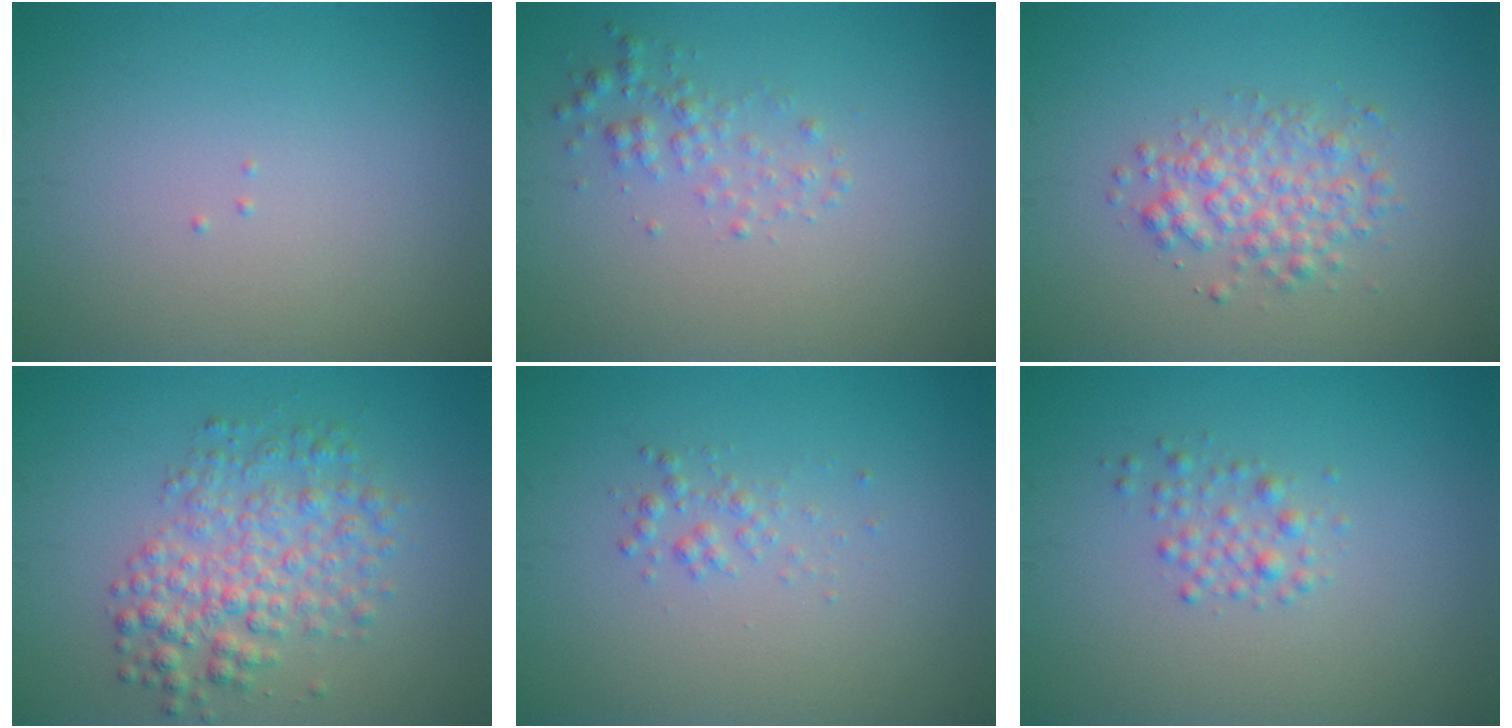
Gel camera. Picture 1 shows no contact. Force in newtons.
{"total": 1.7, "press": 1.7, "slide": 0.0}
{"total": 3.0, "press": 3.0, "slide": 0.1}
{"total": 4.6, "press": 4.6, "slide": 0.1}
{"total": 1.1, "press": 1.1, "slide": 0.1}
{"total": 1.6, "press": 1.6, "slide": 0.1}